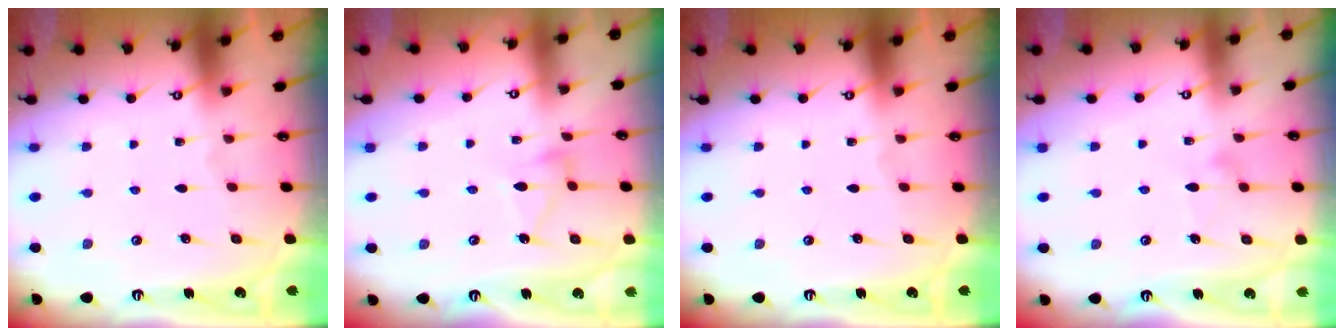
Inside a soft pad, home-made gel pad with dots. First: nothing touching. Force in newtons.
{"total": 5.3, "press": 5.2, "slide": 0.4}
{"total": 0.0}
{"total": 8.3, "press": 8.2, "slide": 0.4}